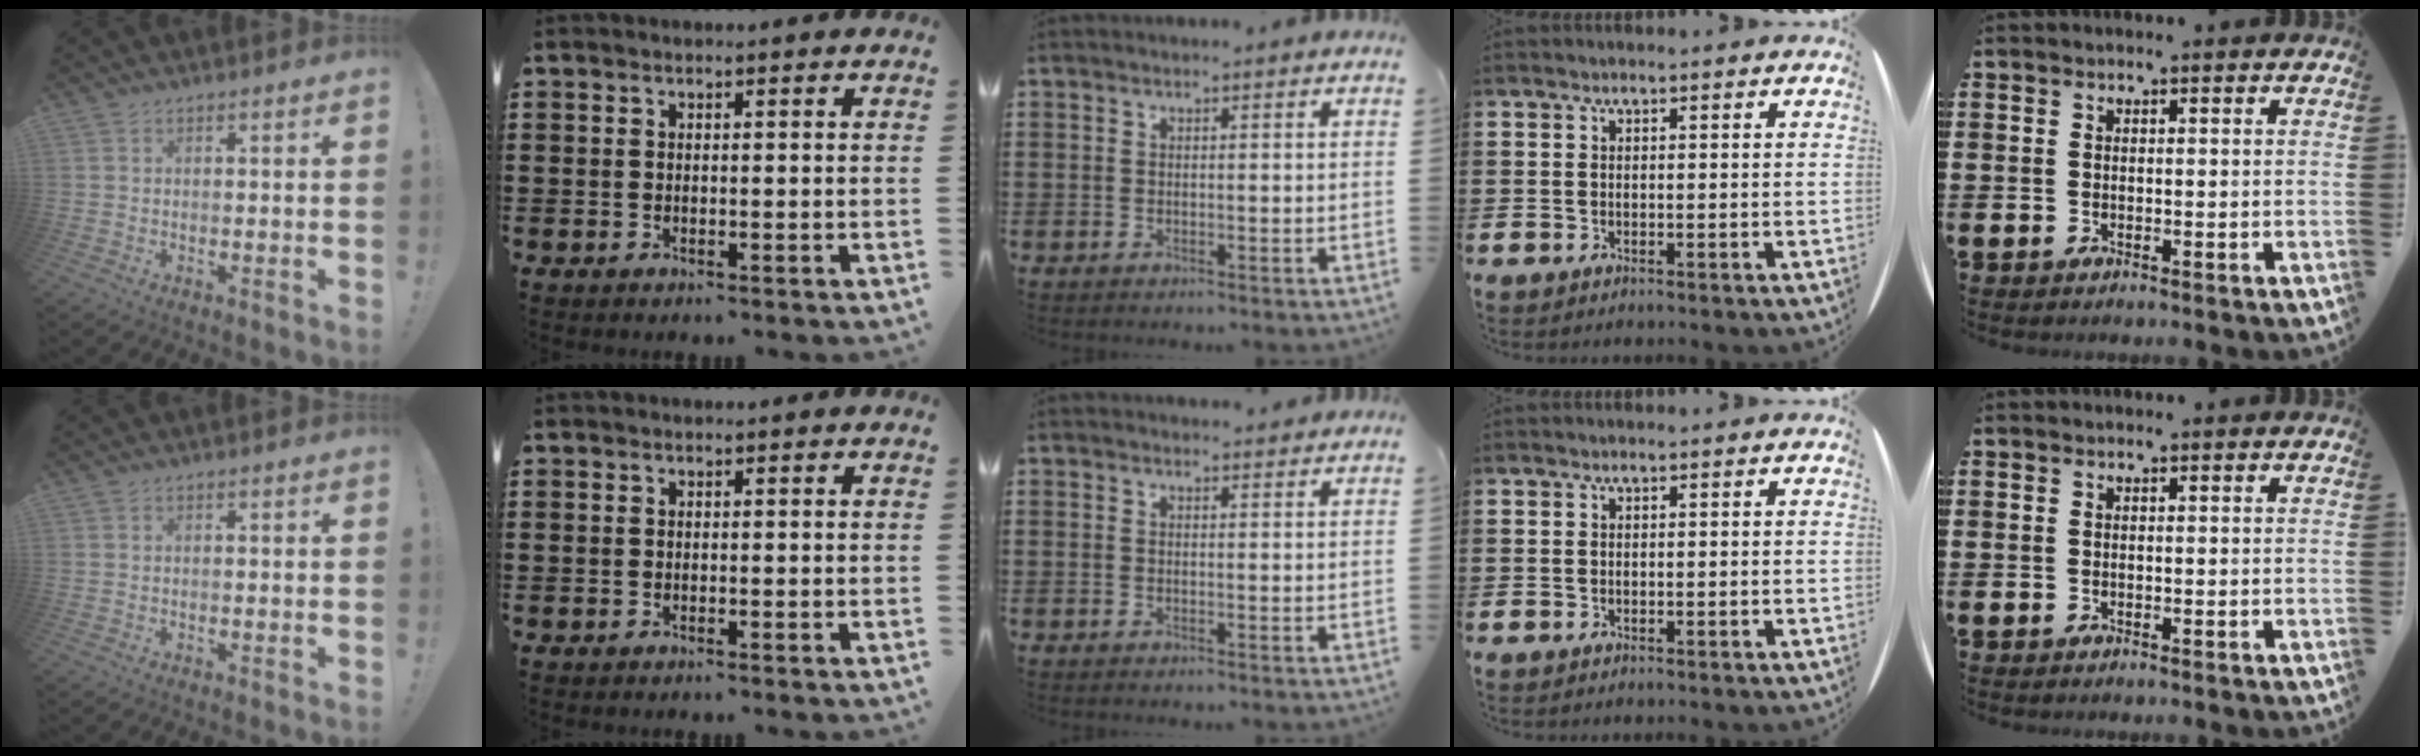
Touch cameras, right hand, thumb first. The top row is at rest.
{"middle": {"total": 1.2, "force": [1.2, 0.1, 0.1], "torque": [0.003, -0.002, 0.021]}}